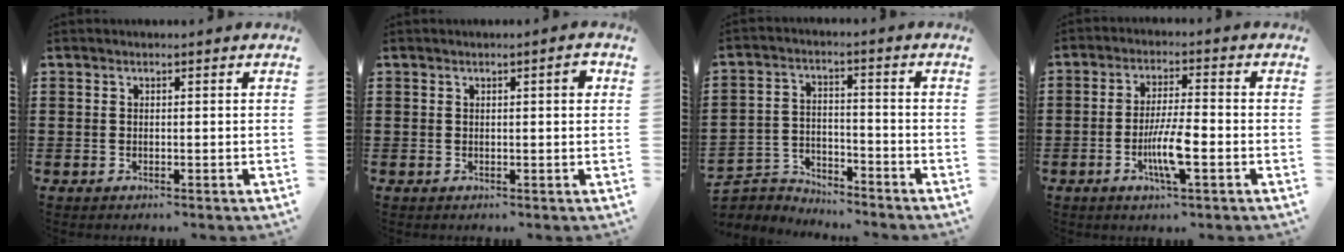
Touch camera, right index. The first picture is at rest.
{"total": 1.5, "force": [0.3, 0.1, 1.4], "torque": [-0.019, -0.002, 0.001]}
{"total": 5.0, "force": [-4.9, 0.9, -0.1], "torque": [-0.016, 0.002, -0.107]}
{"total": 7.1, "force": [-2.2, 1.2, 6.6], "torque": [-0.128, -0.010, -0.041]}